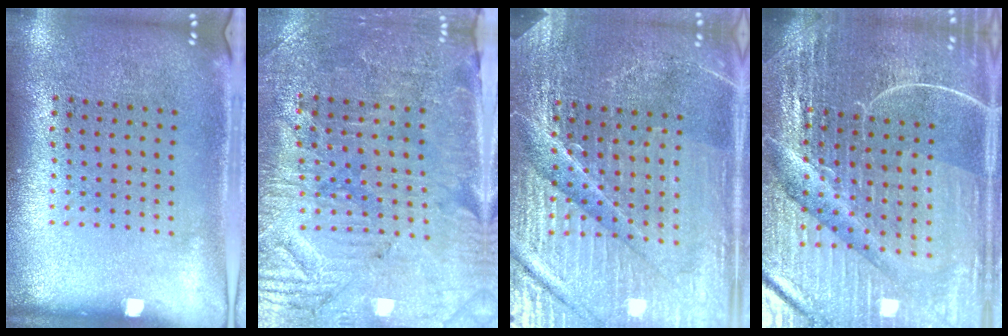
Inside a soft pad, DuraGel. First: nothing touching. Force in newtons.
{"total": 3.7, "press": 3.4, "slide": 1.5}
{"total": 5.3, "press": 4.9, "slide": 2.0}
{"total": 6.8, "press": 6.0, "slide": 3.2}